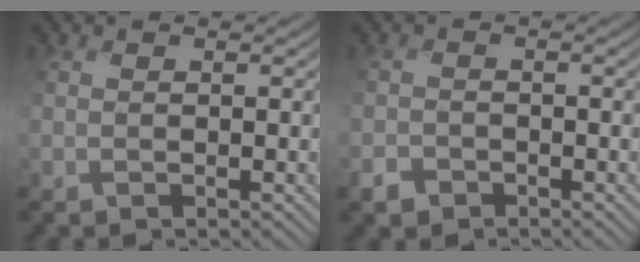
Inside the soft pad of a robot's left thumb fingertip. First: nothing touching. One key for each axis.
{"total": 2.1, "fx": -1.5, "fy": 1.4, "fz": 0.6, "tx": -0.013, "ty": -0.004, "tz": -0.036}